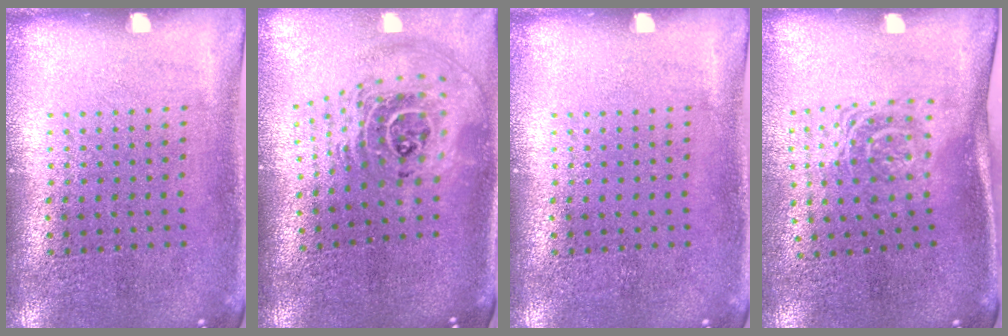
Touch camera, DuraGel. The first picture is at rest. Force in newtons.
{"total": 2.5, "press": 1.8, "slide": 1.6}
{"total": 0.0}
{"total": 1.6, "press": 1.2, "slide": 1.1}